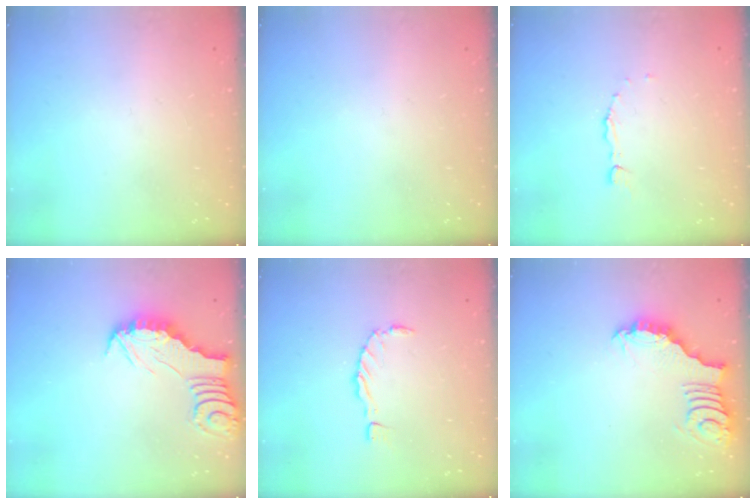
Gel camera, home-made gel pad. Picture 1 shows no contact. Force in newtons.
{"total": 0.0}
{"total": 2.0, "press": 2.0, "slide": 0.3}
{"total": 2.4, "press": 2.4, "slide": 0.2}
{"total": 0.0}
{"total": 3.1, "press": 3.1, "slide": 0.1}